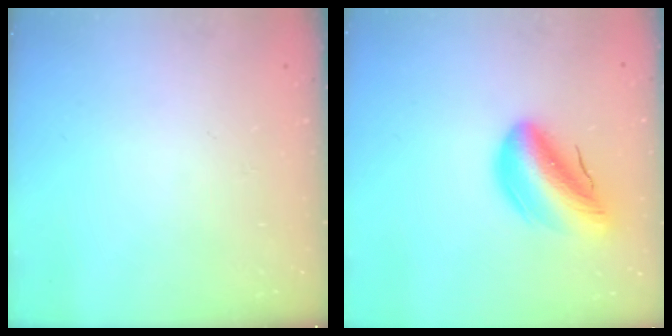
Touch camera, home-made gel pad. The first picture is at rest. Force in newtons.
{"total": 12.0, "press": 11.6, "slide": 3.1}